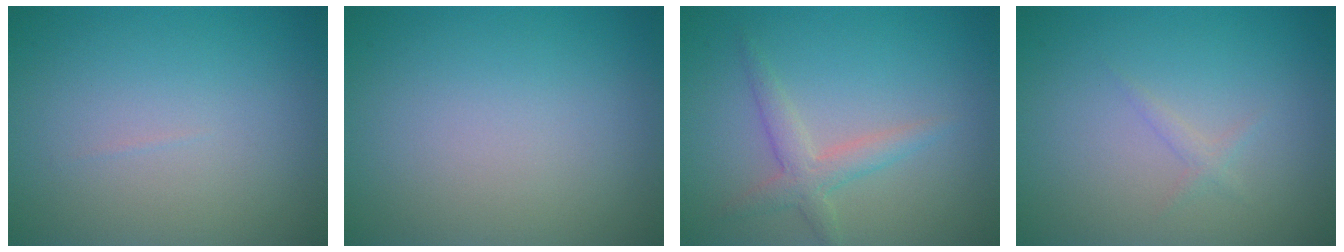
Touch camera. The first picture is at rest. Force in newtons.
{"total": 0.0}
{"total": 2.4, "press": 2.4, "slide": 0.1}
{"total": 0.8, "press": 0.8, "slide": 0.0}